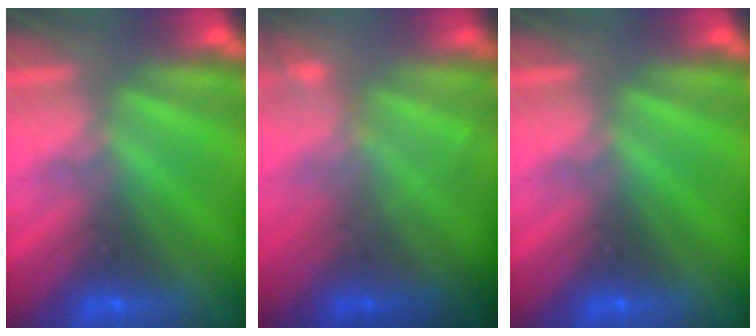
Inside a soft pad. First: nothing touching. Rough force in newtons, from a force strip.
{"total": 2.3}
{"total": 0.0}